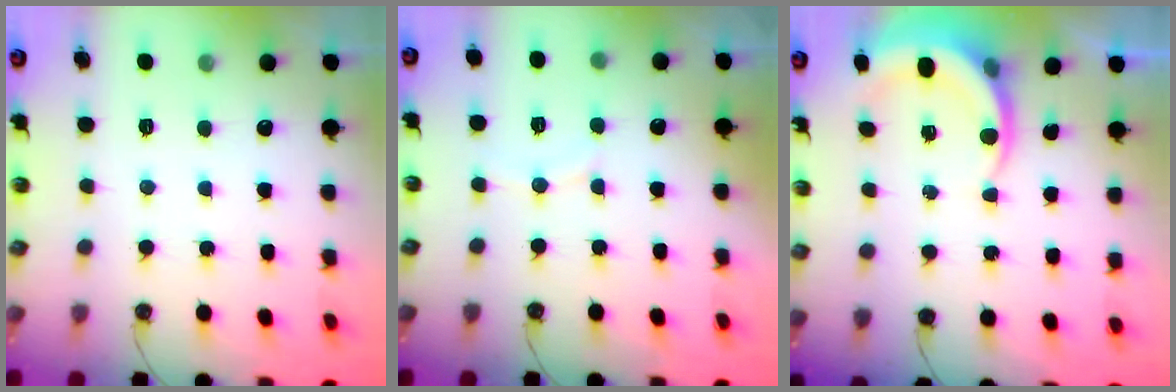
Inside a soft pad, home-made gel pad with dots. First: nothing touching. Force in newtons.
{"total": 5.2, "press": 5.1, "slide": 0.8}
{"total": 6.7, "press": 6.7, "slide": 0.8}